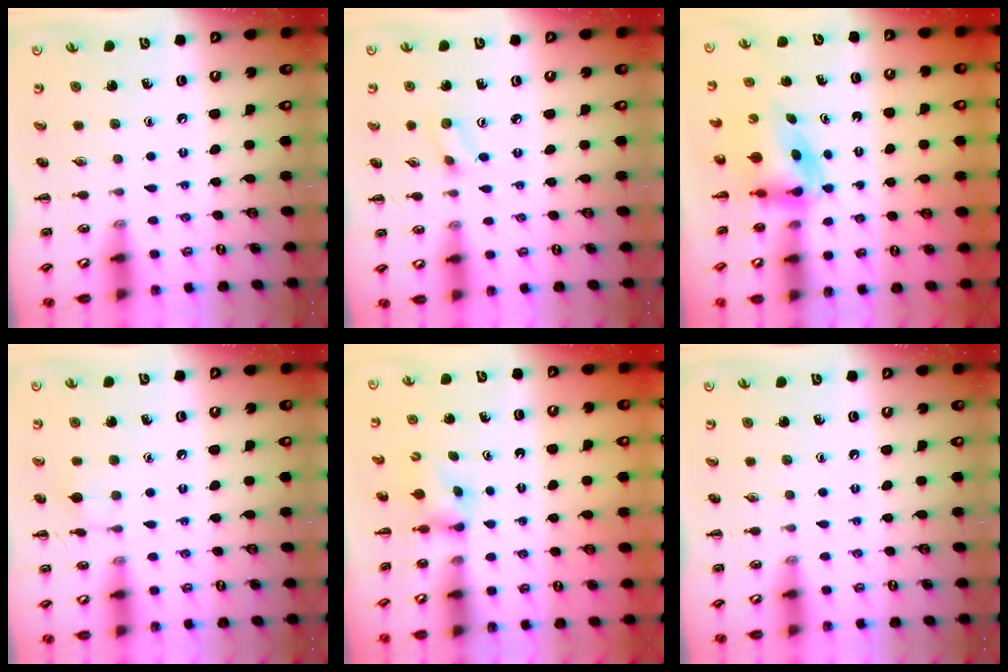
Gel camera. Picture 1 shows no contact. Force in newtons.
{"total": 3.4, "press": 3.2, "slide": 1.3}
{"total": 5.3, "press": 5.2, "slide": 0.9}
{"total": 6.5, "press": 6.3, "slide": 1.8}
{"total": 2.2, "press": 1.9, "slide": 1.0}
{"total": 0.0}